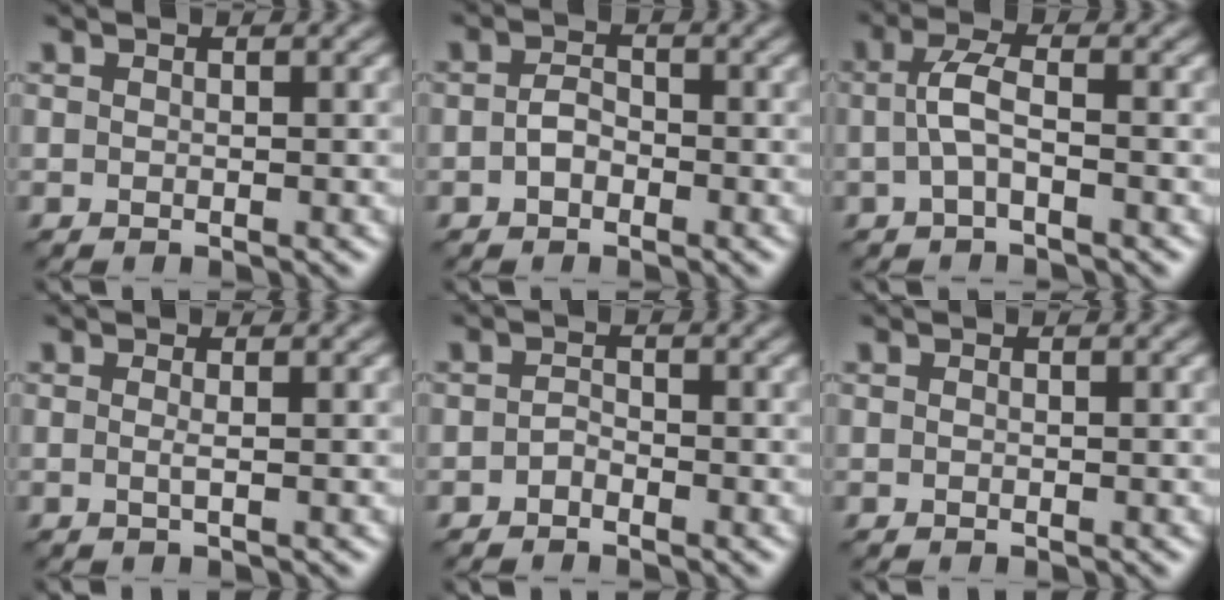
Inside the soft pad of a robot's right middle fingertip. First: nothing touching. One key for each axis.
{"total": 1.6, "fx": -0.5, "fy": 1.1, "fz": 1.1, "tx": -0.023, "ty": 0.003, "tz": -0.014}
{"total": 2.5, "fx": -0.3, "fy": 0.8, "fz": 2.4, "tx": -0.054, "ty": 0.006, "tz": -0.012}
{"total": 0.8, "fx": -0.1, "fy": 0.2, "fz": 0.8, "tx": -0.014, "ty": -0.002, "tz": -0.005}
{"total": 0.9, "fx": -0.6, "fy": 0.5, "fz": 0.4, "tx": -0.009, "ty": 0.002, "tz": -0.015}
{"total": 0.0}